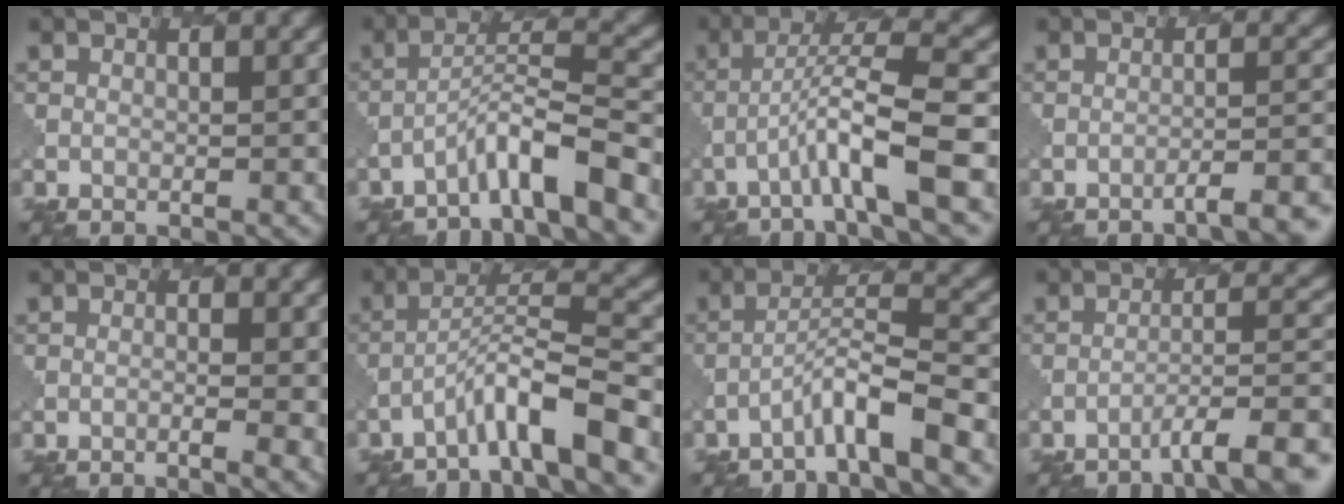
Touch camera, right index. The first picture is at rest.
{"total": 5.5, "force": [-3.8, 0.5, 3.9], "torque": [-0.063, 0.014, -0.074]}
{"total": 5.9, "force": [-2.4, 0.3, 5.3], "torque": [-0.095, 0.019, -0.050]}
{"total": 4.6, "force": [-3.5, 0.8, 2.8], "torque": [-0.025, 0.014, -0.052]}
{"total": 2.2, "force": [-0.7, 0.4, 2.0], "torque": [-0.028, 0.000, -0.016]}
{"total": 6.0, "force": [-4.0, 0.6, 4.5], "torque": [-0.074, 0.015, -0.077]}
{"total": 4.2, "force": [-2.9, 0.1, 3.1], "torque": [-0.056, 0.016, -0.062]}
{"total": 6.1, "force": [-4.4, 1.0, 4.2], "torque": [-0.059, 0.009, -0.067]}